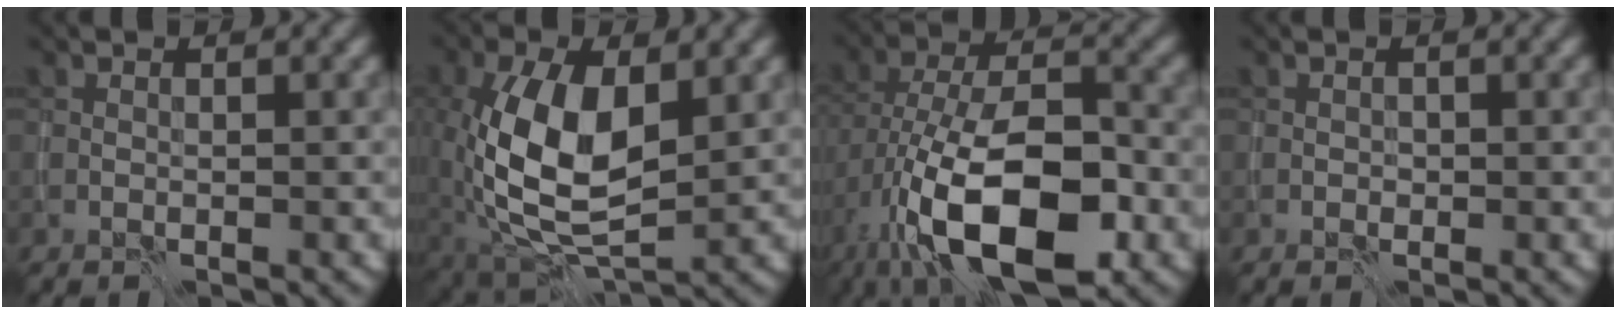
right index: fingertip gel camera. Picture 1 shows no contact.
{"total": 10.2, "force": [0.0, 5.5, 8.6], "torque": [-0.182, -0.002, 0.002]}
{"total": 13.2, "force": [-5.7, 5.9, 10.4], "torque": [-0.189, -0.006, -0.102]}
{"total": 0.6, "force": [-0.2, 0.6, 0.2], "torque": [-0.002, -0.002, 0.000]}